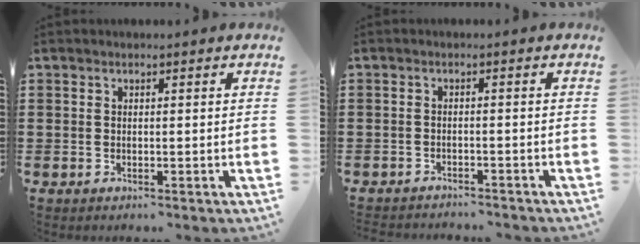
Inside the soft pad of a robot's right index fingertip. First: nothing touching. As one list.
[{"total": 1.6, "force": [-1.6, 0.1, 0.0], "torque": [-0.005, 0.001, -0.035]}]